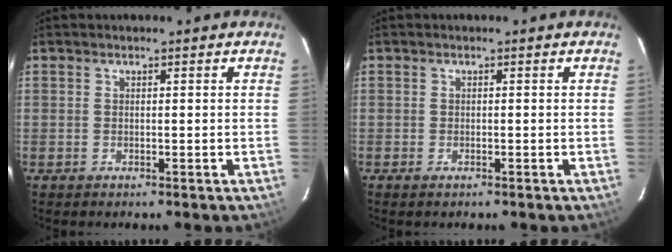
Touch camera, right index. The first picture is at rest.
{"total": 0.9, "force": [-0.6, 0.4, 0.5], "torque": [-0.010, -0.002, -0.012]}